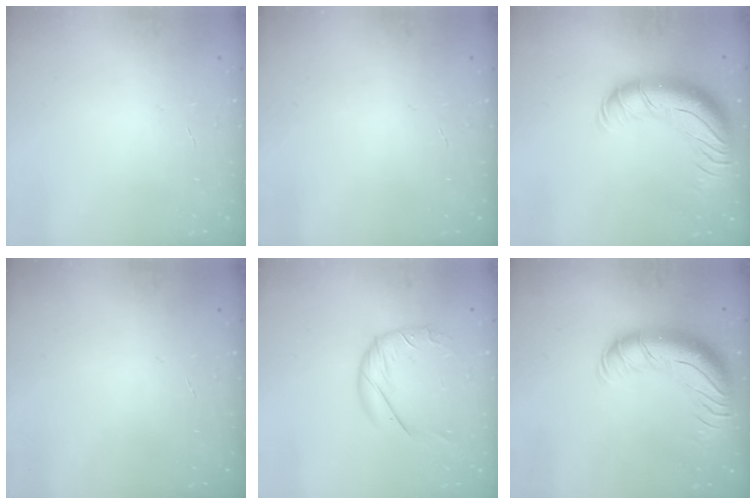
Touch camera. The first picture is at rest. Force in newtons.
{"total": 0.0}
{"total": 17.9, "press": 17.4, "slide": 3.9}
{"total": 0.0}
{"total": 9.9, "press": 9.9, "slide": 0.9}
{"total": 17.9, "press": 17.4, "slide": 3.9}